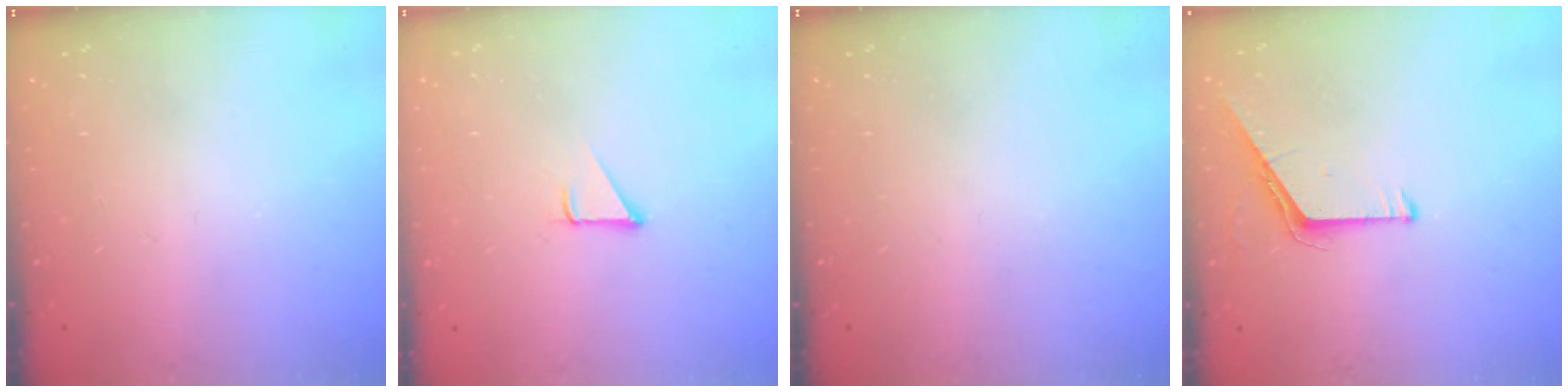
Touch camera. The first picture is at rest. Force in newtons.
{"total": 1.9, "press": 1.9, "slide": 0.1}
{"total": 0.0}
{"total": 5.3, "press": 5.3, "slide": 0.5}